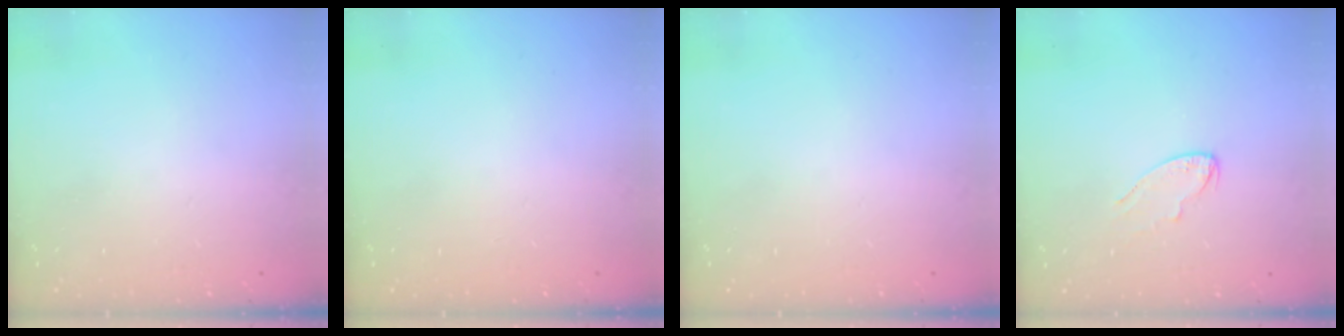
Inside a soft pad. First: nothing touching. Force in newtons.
{"total": 0.0}
{"total": 0.0}
{"total": 4.2, "press": 4.2, "slide": 0.5}